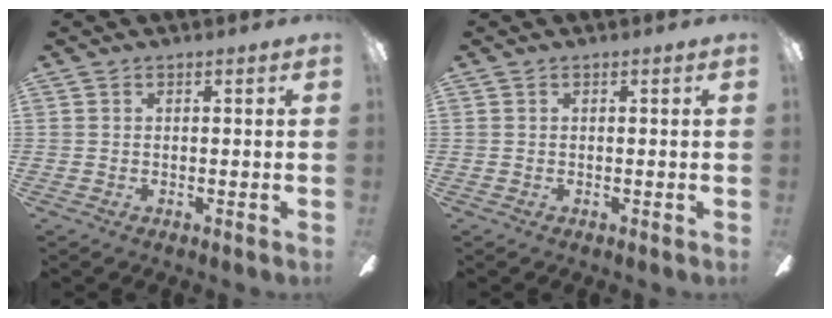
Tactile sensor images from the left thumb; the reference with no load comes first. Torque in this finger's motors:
{"motor_torque": [0.00, 0.00, -0.02, 0.02, 0.00]}